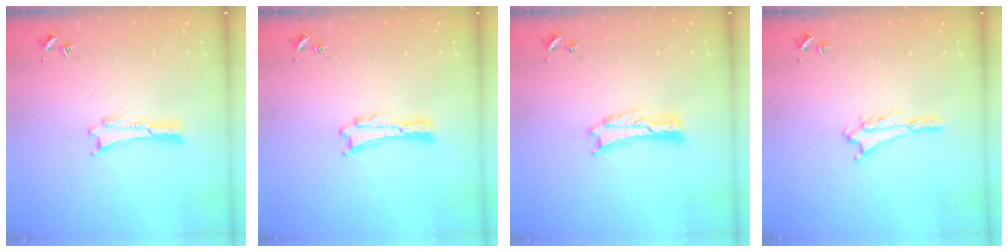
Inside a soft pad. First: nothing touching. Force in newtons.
{"total": 0.0}
{"total": 0.0}
{"total": 2.7, "press": 2.7, "slide": 0.4}